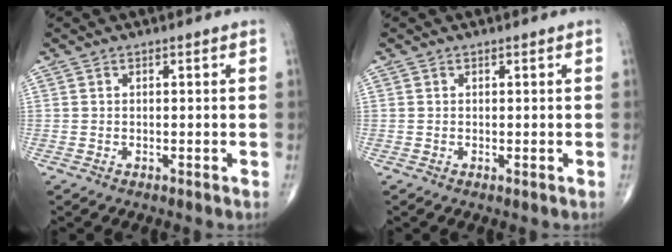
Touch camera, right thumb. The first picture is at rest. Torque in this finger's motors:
{"motor_torque": [-0.02, 0.05, -0.05, -0.33, 0.06]}